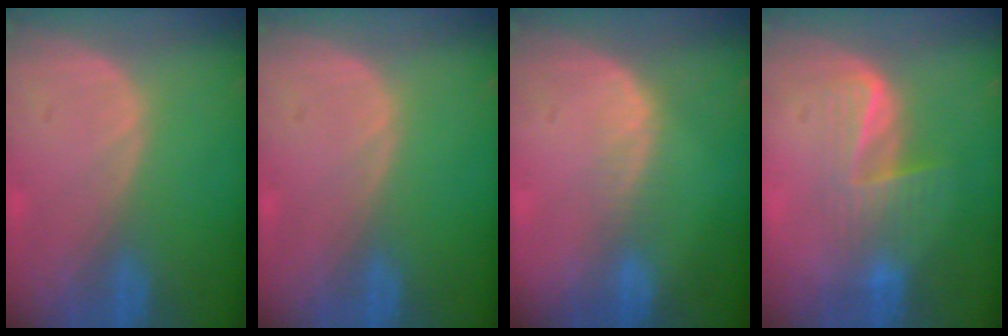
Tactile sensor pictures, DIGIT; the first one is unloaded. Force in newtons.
{"total": 0.0}
{"total": 2.3, "press": 1.6, "slide": 1.6}
{"total": 5.9, "press": 5.4, "slide": 2.3}